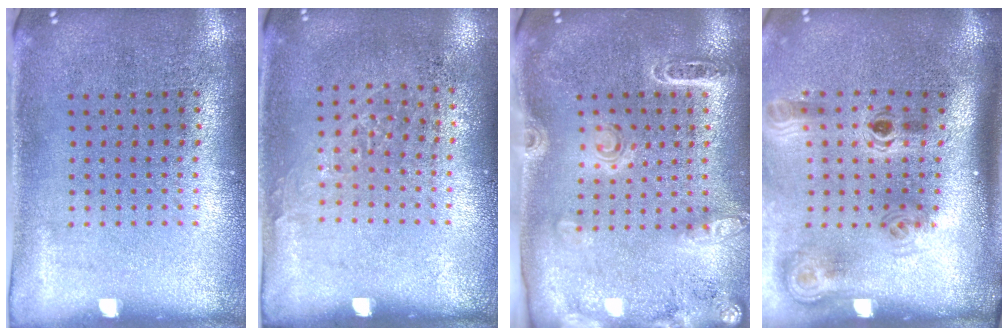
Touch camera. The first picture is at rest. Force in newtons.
{"total": 0.9, "press": 0.7, "slide": 0.5}
{"total": 1.7, "press": 1.7, "slide": 0.1}
{"total": 2.1, "press": 1.4, "slide": 1.5}